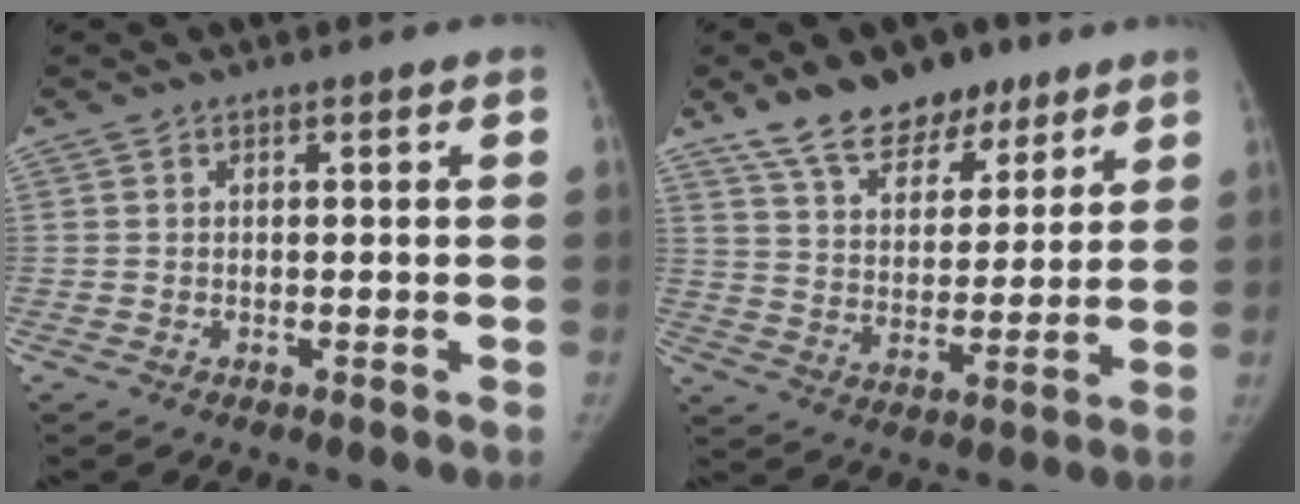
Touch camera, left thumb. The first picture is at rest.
{"total": 14.4, "force": [10.2, 8.0, 6.3], "torque": [-0.059, -0.046, 0.174]}